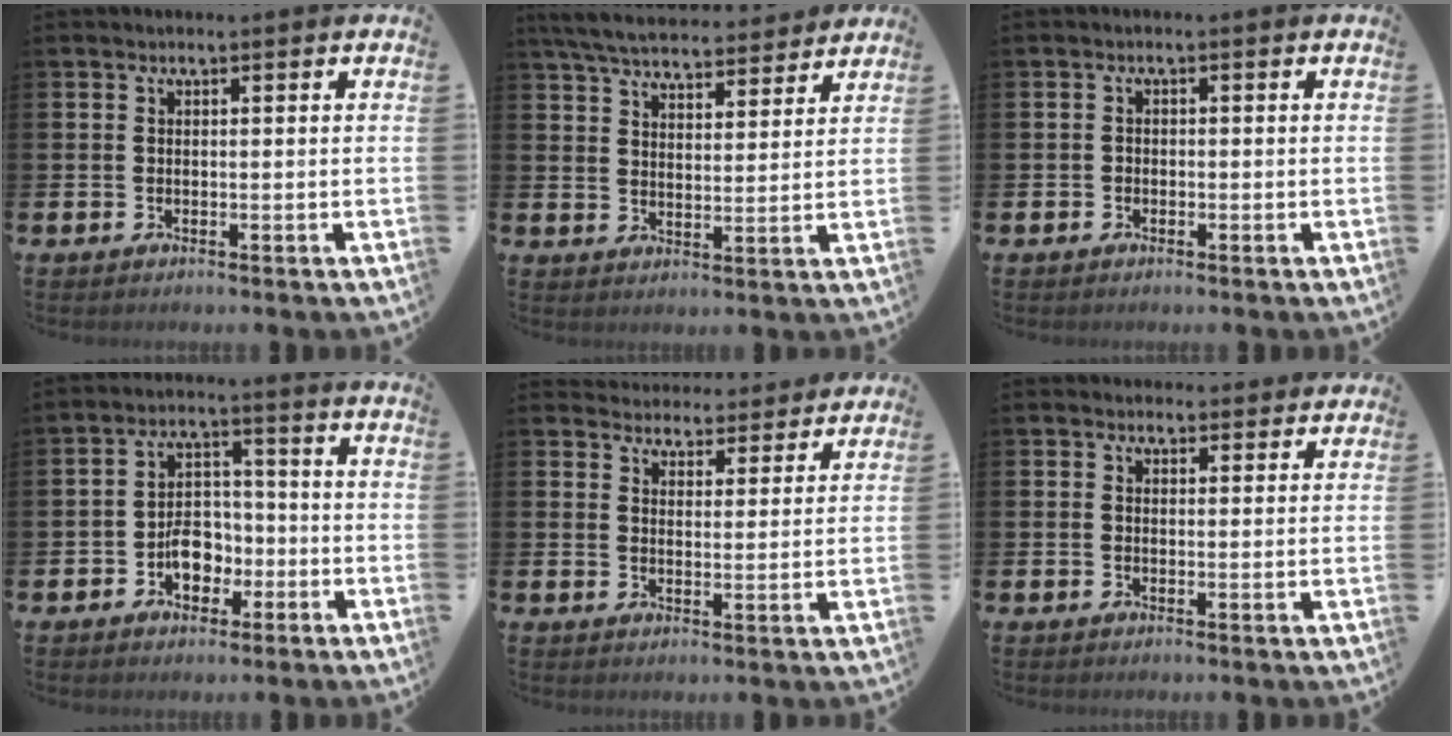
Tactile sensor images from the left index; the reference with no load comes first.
{"total": 6.6, "force": [6.3, 1.2, 1.5], "torque": [-0.052, -0.034, 0.112]}
{"total": 0.9, "force": [-0.6, 0.7, 0.2], "torque": [-0.013, 0.006, -0.012]}
{"total": 5.7, "force": [-2.1, 4.0, 3.4], "torque": [-0.053, 0.012, -0.043]}
{"total": 4.2, "force": [4.1, 1.1, -0.5], "torque": [-0.008, -0.031, 0.072]}
{"total": 1.9, "force": [1.8, 0.7, -0.1], "torque": [0.006, -0.005, 0.032]}